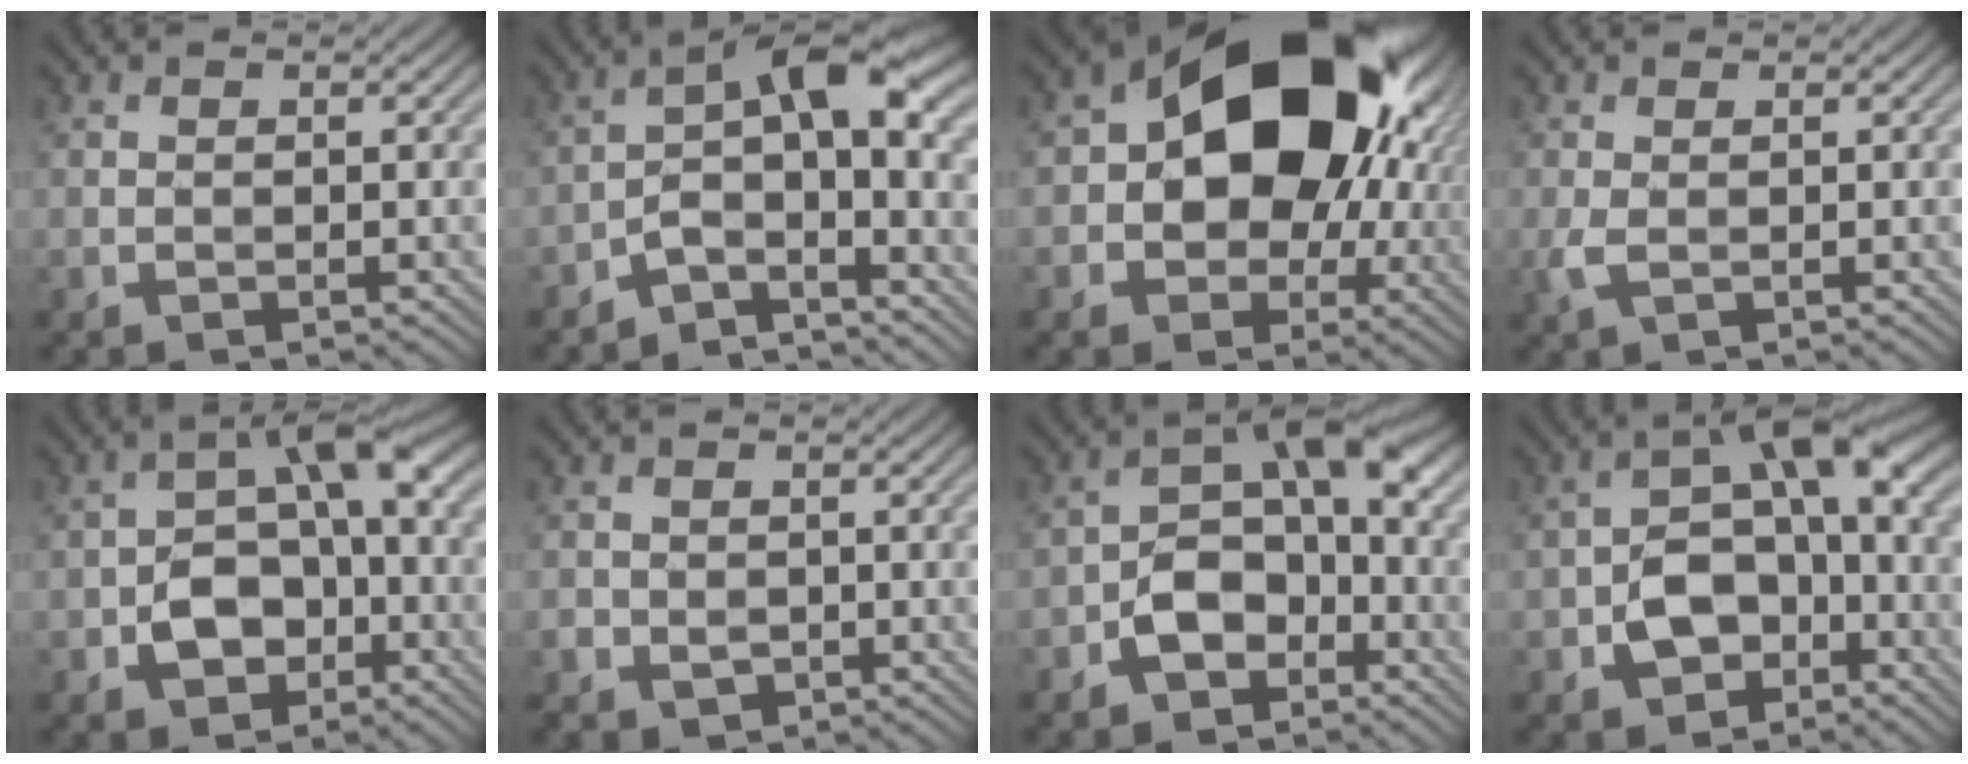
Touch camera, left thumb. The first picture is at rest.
{"total": 7.8, "force": [-3.2, 2.6, 6.7], "torque": [-0.107, 0.014, -0.072]}
{"total": 17.9, "force": [2.6, 12.7, 12.3], "torque": [-0.170, -0.005, 0.044]}
{"total": 1.7, "force": [-0.1, 0.7, 1.5], "torque": [-0.042, 0.001, -0.003]}
{"total": 8.8, "force": [-2.5, 5.8, 6.2], "torque": [-0.096, -0.001, -0.053]}
{"total": 2.4, "force": [-0.8, 2.0, 1.0], "torque": [-0.023, -0.011, -0.015]}
{"total": 7.4, "force": [-3.0, 4.6, 4.9], "torque": [-0.074, 0.007, -0.070]}
{"total": 9.8, "force": [-2.8, 6.2, 7.0], "torque": [-0.119, -0.001, -0.059]}